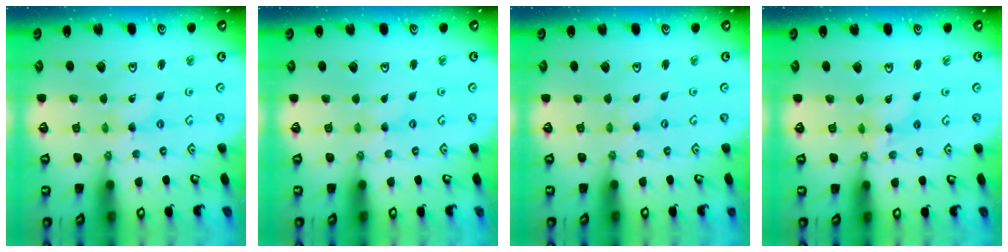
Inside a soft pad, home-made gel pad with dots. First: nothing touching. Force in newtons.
{"total": 0.8, "press": 0.7, "slide": 0.2}
{"total": 0.0}
{"total": 5.0, "press": 4.9, "slide": 0.3}